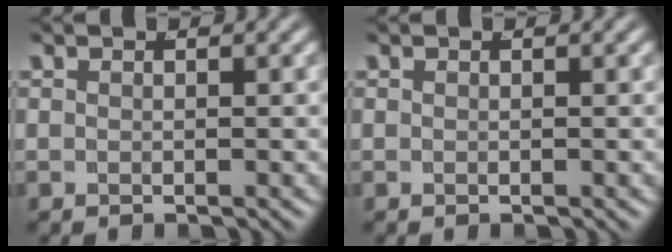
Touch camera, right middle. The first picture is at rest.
{"total": 0.0}